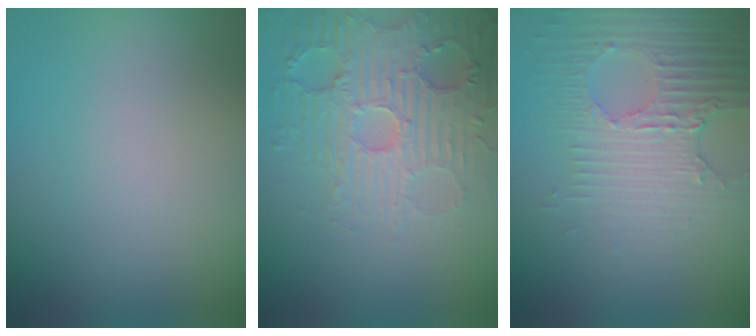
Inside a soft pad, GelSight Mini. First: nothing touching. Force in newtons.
{"total": 4.9, "press": 4.4, "slide": 2.3}
{"total": 3.5, "press": 3.3, "slide": 1.2}